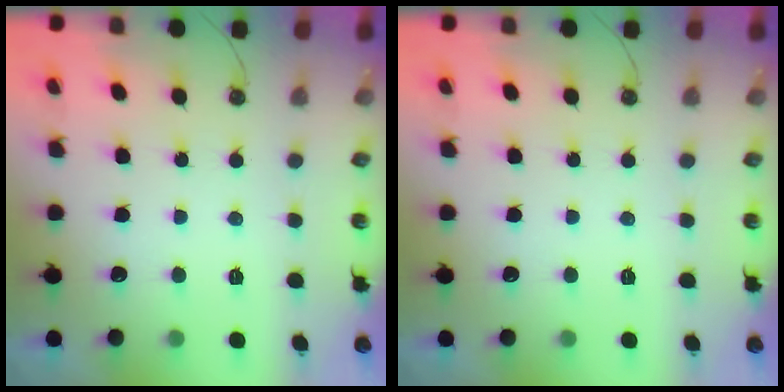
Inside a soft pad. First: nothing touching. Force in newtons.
{"total": 0.0}